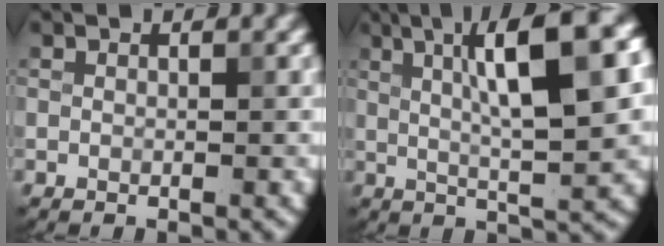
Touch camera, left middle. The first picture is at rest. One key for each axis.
{"total": 11.7, "fx": 3.3, "fy": 2.7, "fz": 10.9, "tx": -0.150, "ty": 0.018, "tz": 0.050}